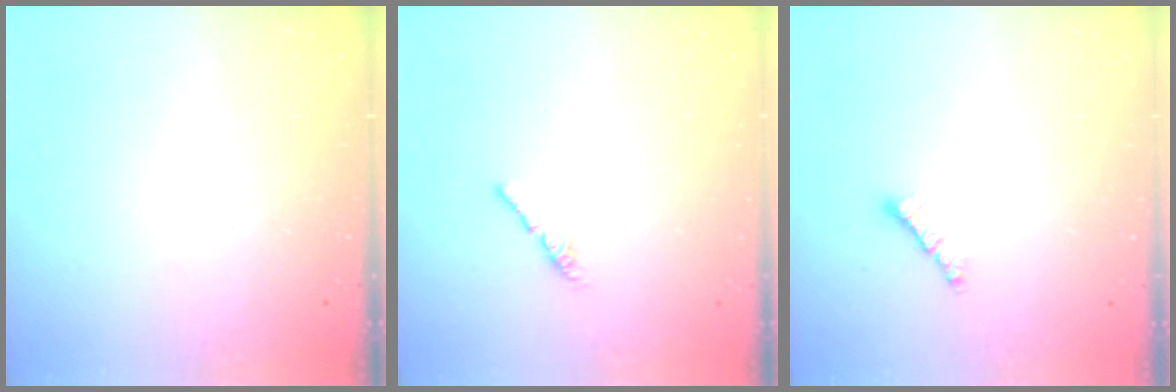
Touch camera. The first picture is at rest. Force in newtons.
{"total": 2.4, "press": 2.3, "slide": 0.8}
{"total": 0.8, "press": 0.7, "slide": 0.4}